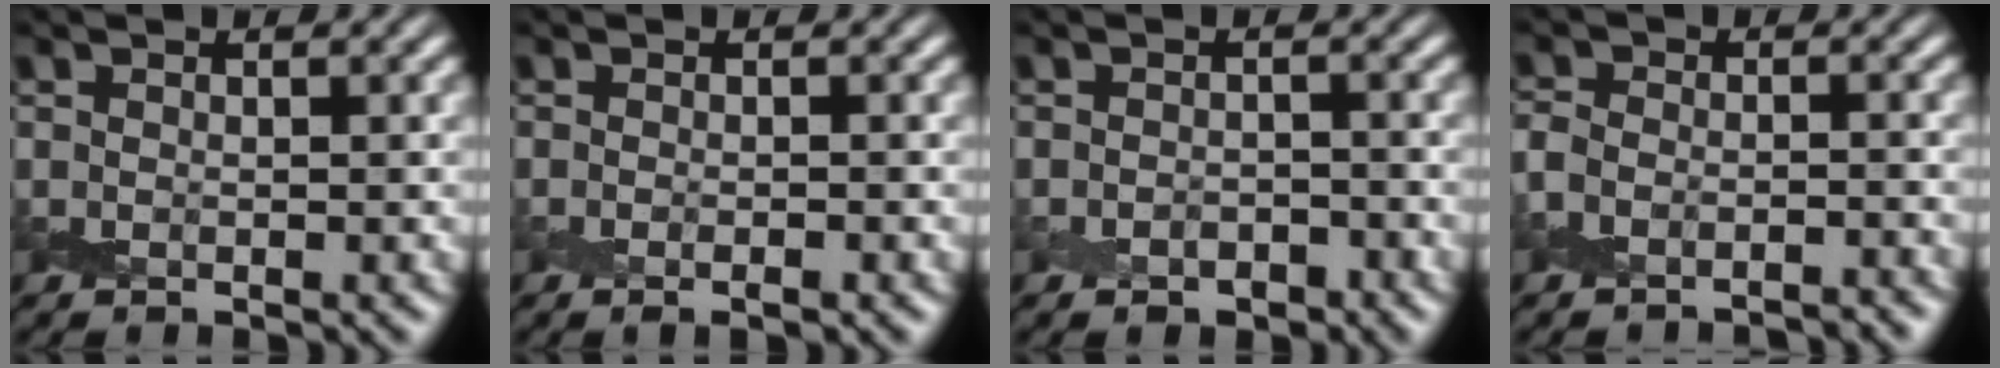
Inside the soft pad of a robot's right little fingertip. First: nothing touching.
{"total": 1.2, "force": [-0.5, 0.2, 1.0], "torque": [-0.015, -0.003, -0.010]}
{"total": 1.6, "force": [-1.0, 0.9, 0.7], "torque": [-0.010, 0.003, -0.018]}
{"total": 3.7, "force": [-3.3, 1.4, 1.2], "torque": [-0.017, -0.003, -0.067]}